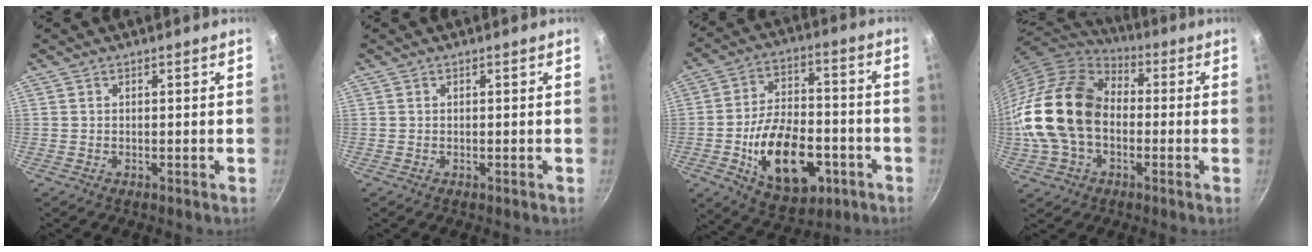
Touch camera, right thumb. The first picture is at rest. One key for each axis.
{"total": 0.0}
{"total": 18.9, "fx": -5.6, "fy": 10.7, "fz": 14.5, "tx": -0.222, "ty": 0.025, "tz": -0.081}
{"total": 20.1, "fx": -1.7, "fy": 14.2, "fz": 14.1, "tx": -0.255, "ty": 0.039, "tz": -0.041}